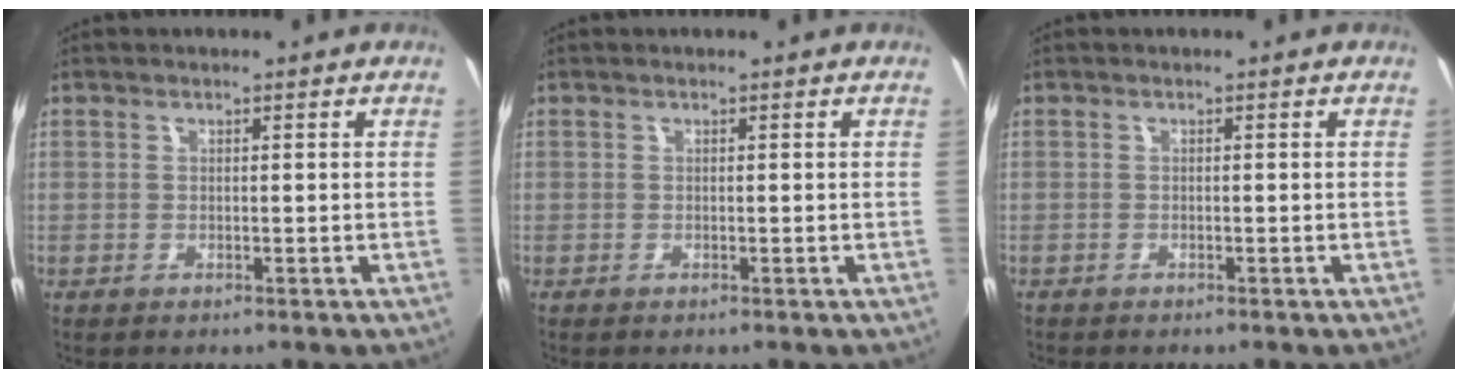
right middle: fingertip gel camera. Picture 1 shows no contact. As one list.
[{"total": 0.0}, {"total": 0.6, "force": [-0.5, 0.3, 0.0], "torque": [-0.002, -0.002, -0.012]}]